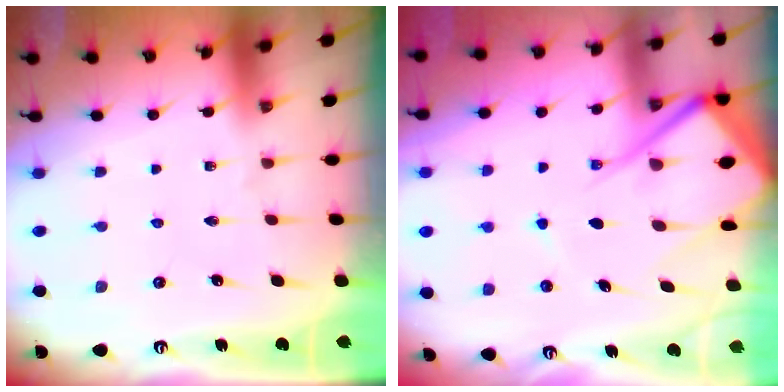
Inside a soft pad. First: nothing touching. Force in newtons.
{"total": 13.9, "press": 13.8, "slide": 1.7}